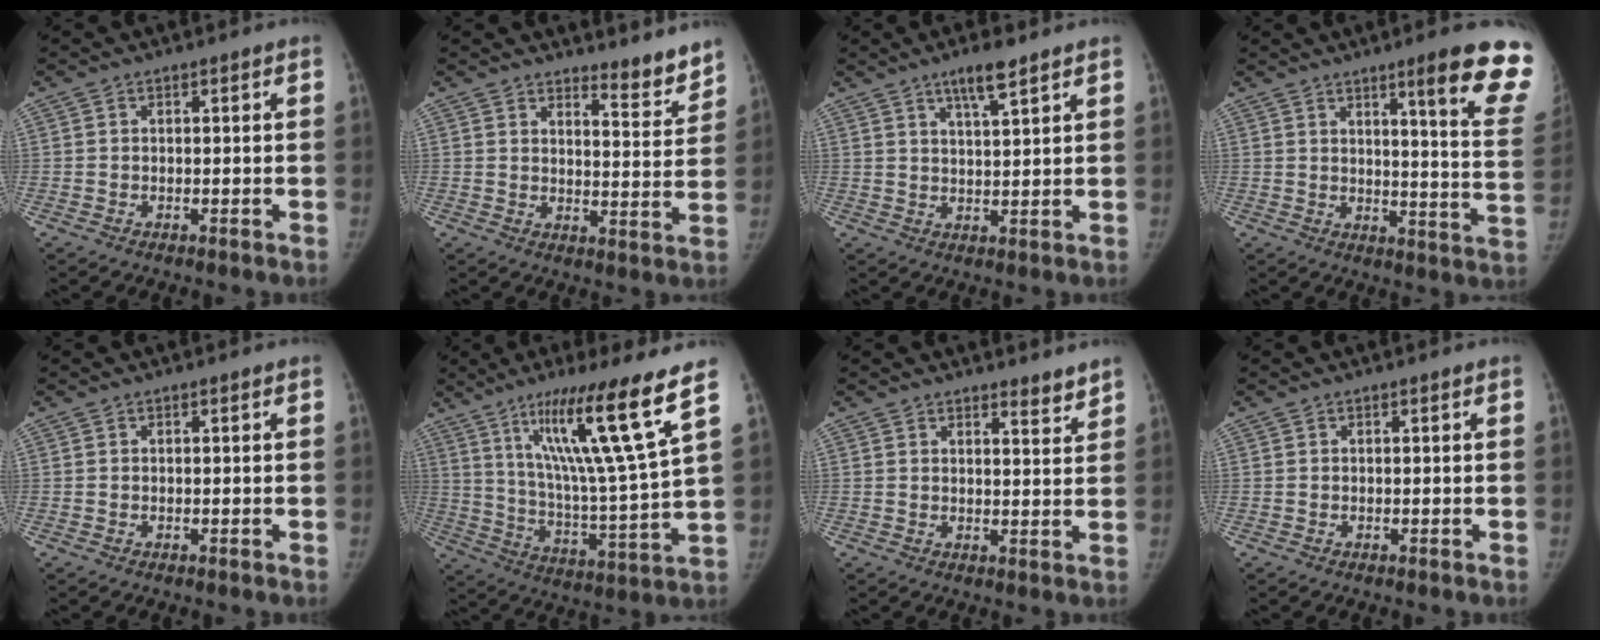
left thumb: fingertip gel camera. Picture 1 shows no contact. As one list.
[{"total": 6.4, "force": [5.9, 1.3, 2.1], "torque": [-0.005, -0.060, 0.082]}, {"total": 5.6, "force": [3.8, 0.9, 4.0], "torque": [-0.065, -0.023, 0.067]}, {"total": 16.7, "force": [10.8, 1.3, 12.7], "torque": [-0.132, -0.066, 0.133]}, {"total": 0.0}, {"total": 20.4, "force": [11.2, 0.2, 17.0], "torque": [-0.262, -0.062, 0.187]}, {"total": 3.1, "force": [2.9, 0.8, 0.9], "torque": [0.002, -0.027, 0.037]}, {"total": 0.0}]